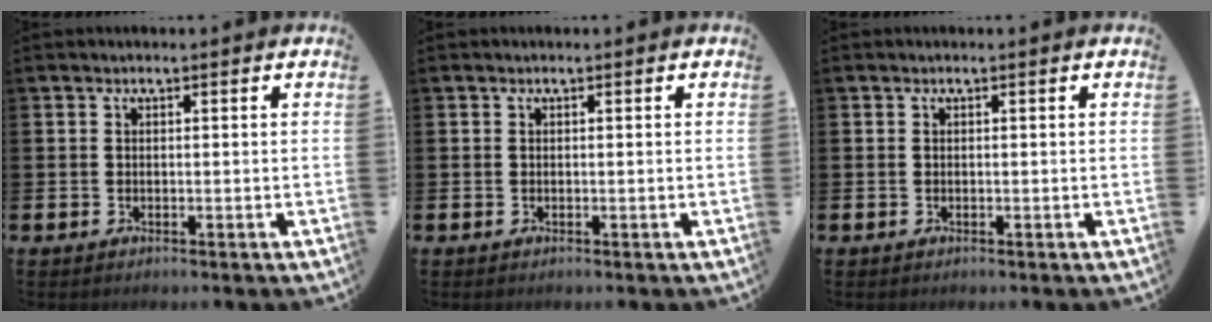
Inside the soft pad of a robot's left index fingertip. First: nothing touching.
{"total": 0.0}
{"total": 0.0}